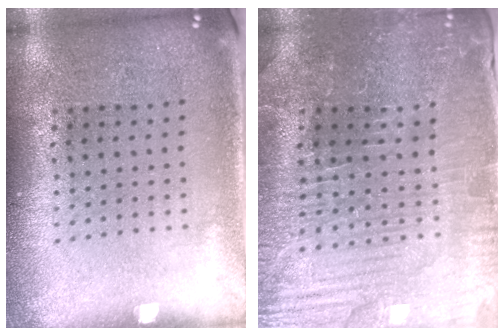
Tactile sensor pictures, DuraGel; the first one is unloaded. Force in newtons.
{"total": 3.7, "press": 3.7, "slide": 0.4}